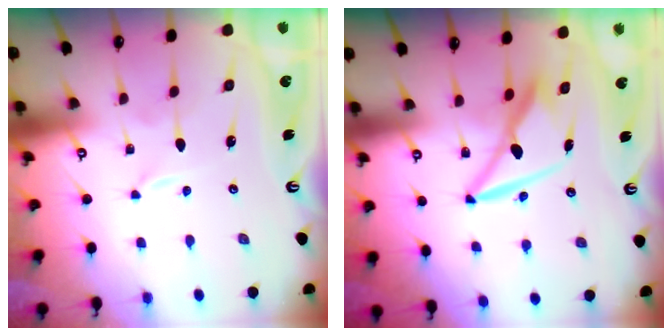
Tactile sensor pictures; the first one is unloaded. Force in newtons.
{"total": 8.7, "press": 8.6, "slide": 1.3}